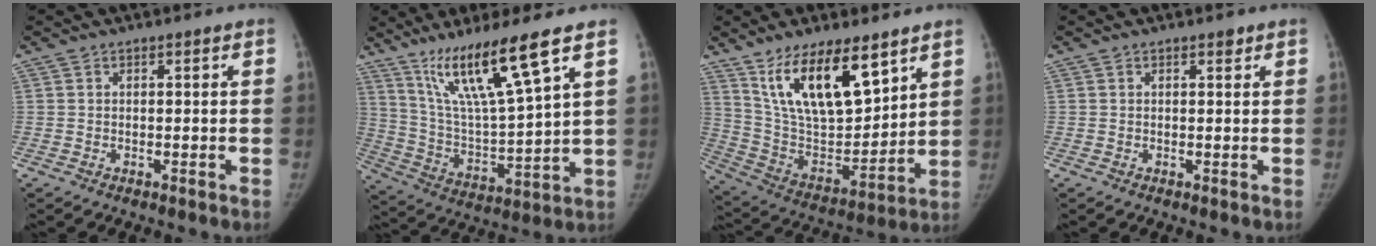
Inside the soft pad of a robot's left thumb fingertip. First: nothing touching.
{"total": 16.7, "force": [10.4, 1.0, 13.0], "torque": [-0.234, -0.055, 0.202]}
{"total": 19.4, "force": [11.4, 7.8, 13.6], "torque": [-0.200, -0.059, 0.225]}
{"total": 0.9, "force": [0.6, 0.4, 0.5], "torque": [-0.002, -0.003, 0.007]}